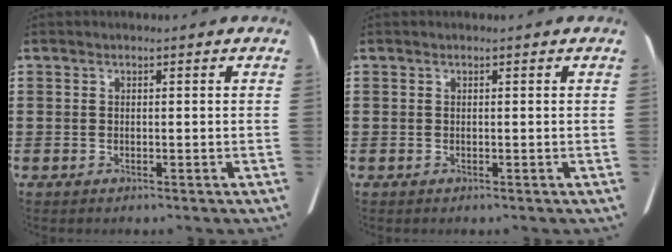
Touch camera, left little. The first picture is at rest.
{"total": 0.0}